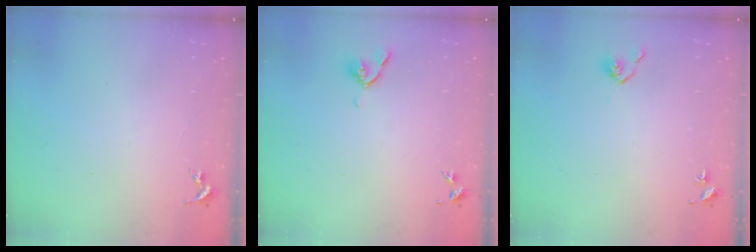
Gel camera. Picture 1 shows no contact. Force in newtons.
{"total": 5.8, "press": 5.6, "slide": 1.4}
{"total": 4.9, "press": 4.8, "slide": 0.7}